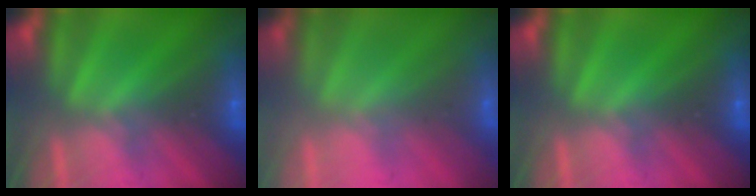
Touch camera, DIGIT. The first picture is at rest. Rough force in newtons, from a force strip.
{"total": 2.1}
{"total": 0.0}